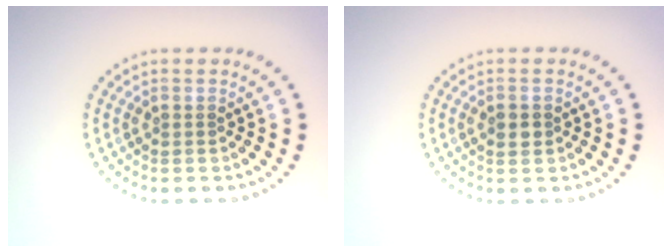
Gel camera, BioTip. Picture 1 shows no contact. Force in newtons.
{"total": 1.7, "press": 1.7, "slide": 0.1}